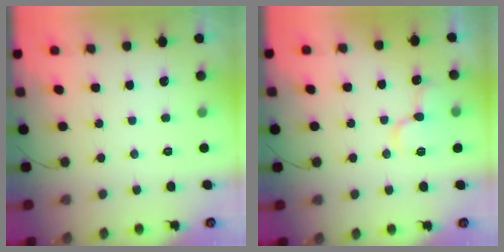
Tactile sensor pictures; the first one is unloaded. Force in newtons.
{"total": 11.0, "press": 10.9, "slide": 1.4}